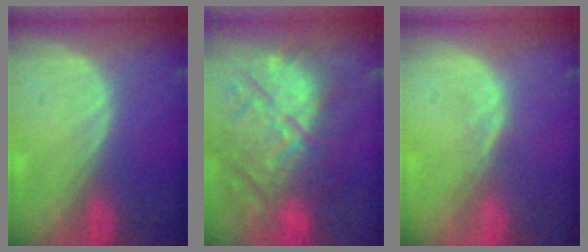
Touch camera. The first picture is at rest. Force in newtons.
{"total": 13.8, "press": 12.6, "slide": 5.6}
{"total": 1.5, "press": 1.2, "slide": 0.9}